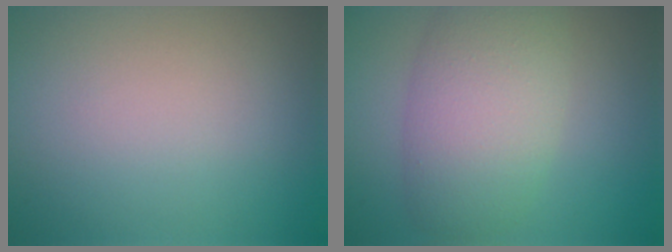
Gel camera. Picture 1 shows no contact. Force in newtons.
{"total": 7.2, "press": 7.2, "slide": 0.2}